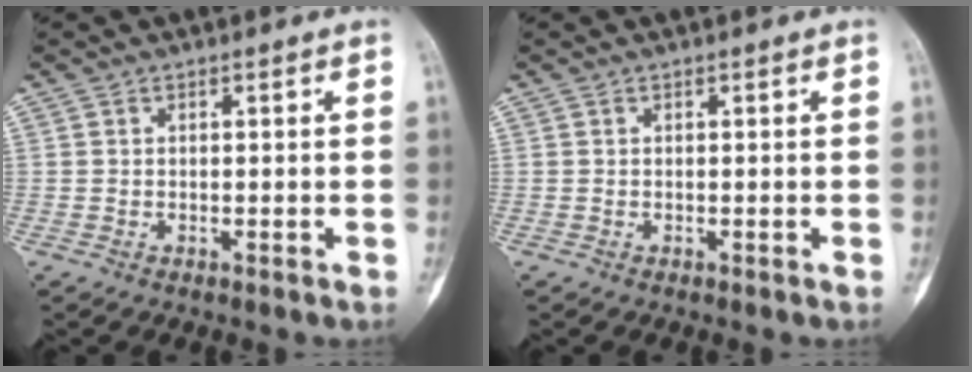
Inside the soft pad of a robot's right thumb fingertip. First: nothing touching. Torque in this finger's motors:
{"motor_torque": [0.26, 0.06, 0.24, -0.18, 0.06]}